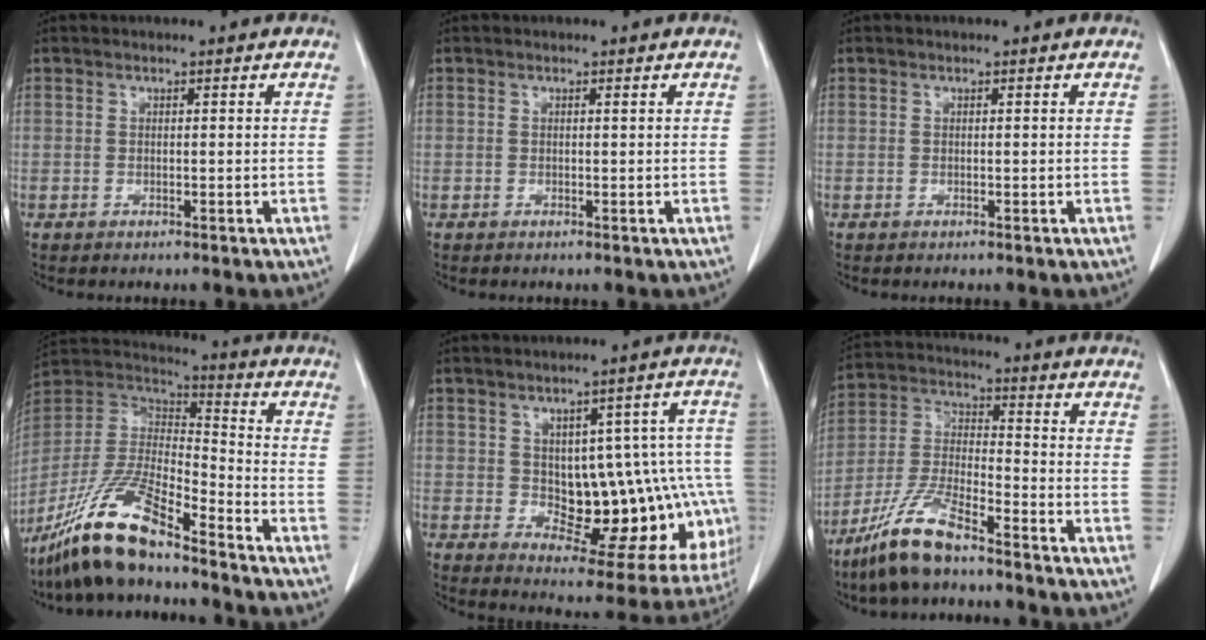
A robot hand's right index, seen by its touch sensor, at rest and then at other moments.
{"total": 0.0}
{"total": 0.0}
{"total": 16.1, "force": [-12.2, 2.5, 10.2], "torque": [-0.209, -0.011, -0.231]}
{"total": 17.3, "force": [-1.0, 8.4, 15.1], "torque": [-0.134, 0.034, 0.012]}
{"total": 10.8, "force": [-8.1, 1.8, 6.9], "torque": [-0.150, -0.017, -0.163]}